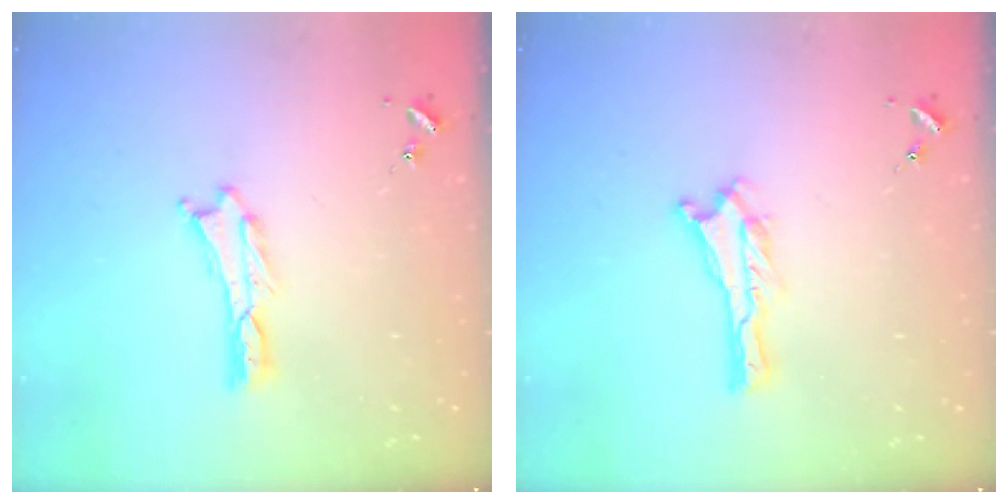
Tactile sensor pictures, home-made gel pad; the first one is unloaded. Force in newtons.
{"total": 0.0}